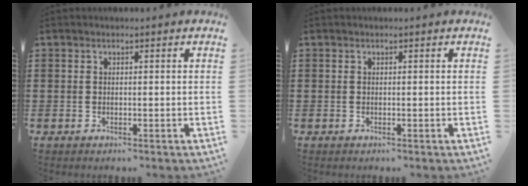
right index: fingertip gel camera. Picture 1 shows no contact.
{"total": 0.0}